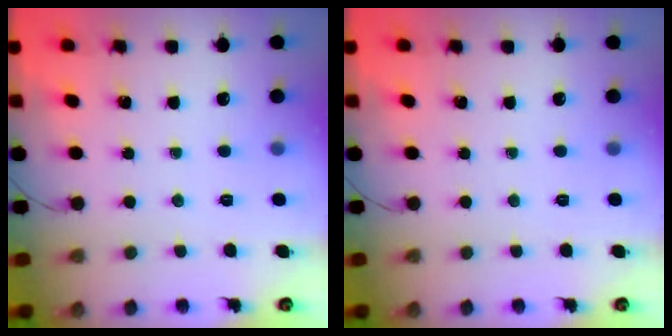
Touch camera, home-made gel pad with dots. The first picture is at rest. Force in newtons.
{"total": 0.0}